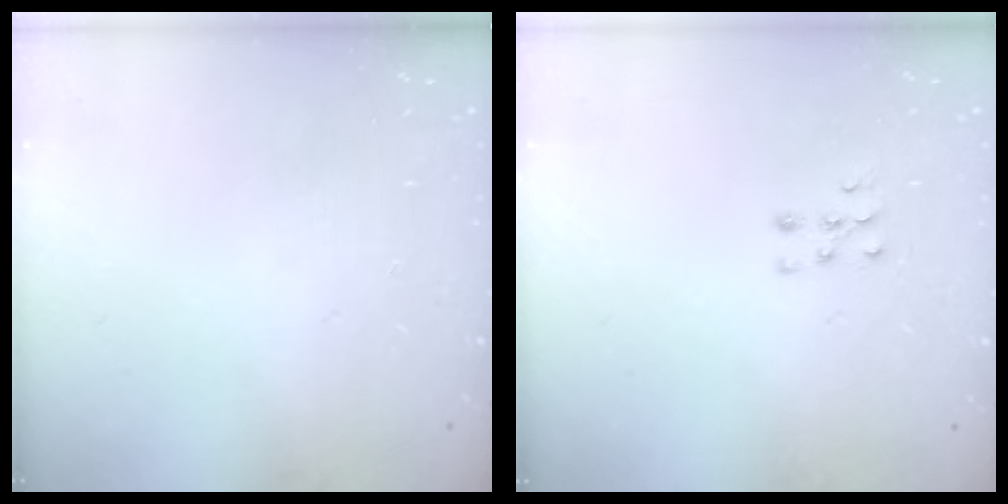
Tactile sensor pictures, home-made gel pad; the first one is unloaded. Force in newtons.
{"total": 6.1, "press": 6.0, "slide": 0.5}